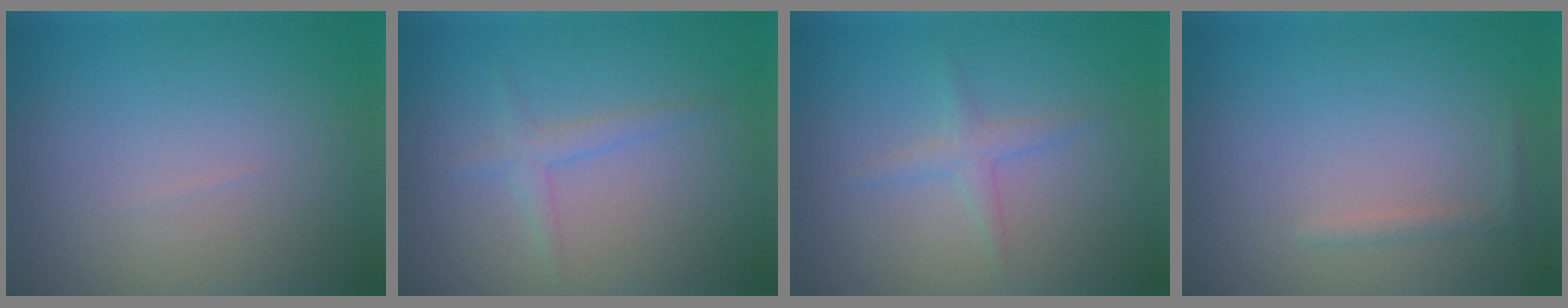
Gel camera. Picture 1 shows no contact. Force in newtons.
{"total": 1.4, "press": 1.4, "slide": 0.1}
{"total": 1.7, "press": 1.7, "slide": 0.1}
{"total": 0.8, "press": 0.8, "slide": 0.0}